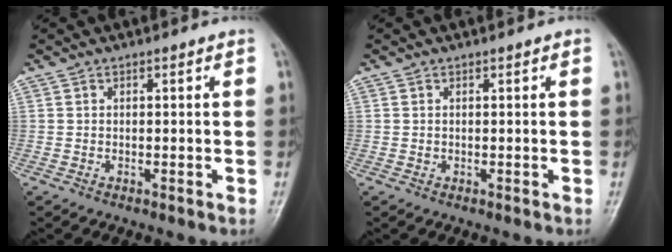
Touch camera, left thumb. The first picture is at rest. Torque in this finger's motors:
{"motor_torque": [-0.51, 0.31, 0.04, -0.01, 0.00]}